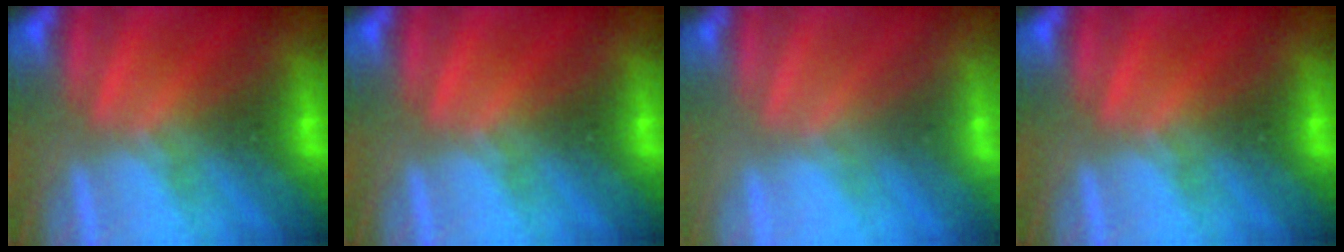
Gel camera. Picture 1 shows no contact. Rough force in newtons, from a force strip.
{"total": 0.0}
{"total": 2.8}
{"total": 0.0}